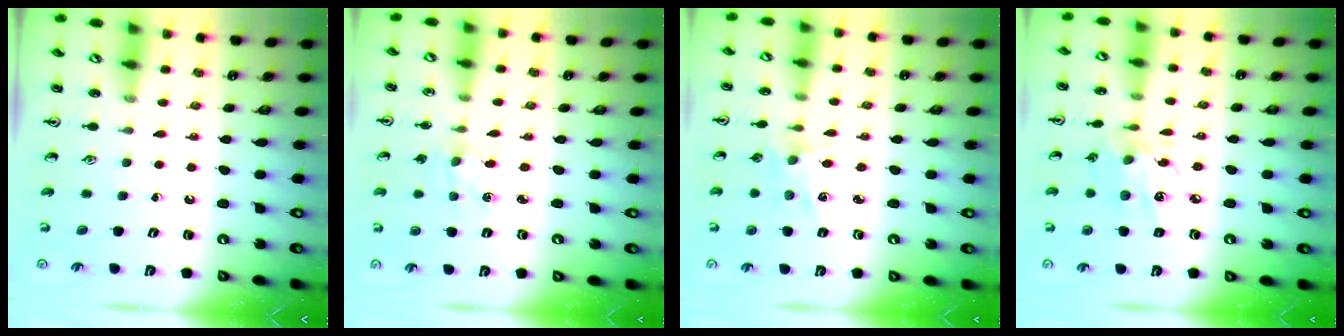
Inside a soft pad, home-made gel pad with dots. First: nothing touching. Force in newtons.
{"total": 2.7, "press": 2.7, "slide": 0.4}
{"total": 2.5, "press": 2.4, "slide": 0.7}
{"total": 10.3, "press": 10.3, "slide": 0.6}